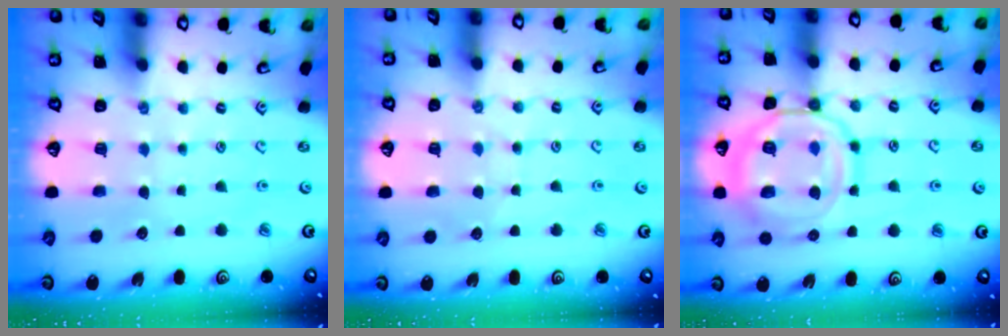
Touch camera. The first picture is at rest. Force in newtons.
{"total": 3.8, "press": 3.7, "slide": 0.5}
{"total": 16.7, "press": 16.6, "slide": 1.7}